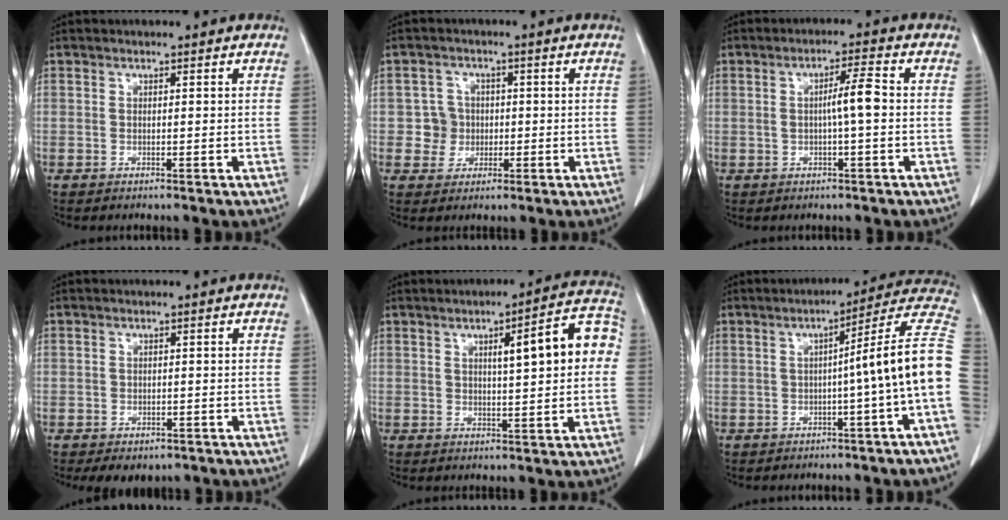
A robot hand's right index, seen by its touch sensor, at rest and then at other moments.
{"total": 3.7, "force": [-0.2, 3.7, 0.1], "torque": [0.011, 0.011, 0.000]}
{"total": 4.4, "force": [-0.1, 0.2, 4.4], "torque": [-0.076, 0.007, -0.002]}
{"total": 4.2, "force": [-3.0, 2.6, 1.3], "torque": [-0.006, 0.003, -0.035]}
{"total": 9.7, "force": [1.5, 1.4, 9.4], "torque": [-0.122, 0.026, 0.017]}
{"total": 12.0, "force": [-1.6, -2.2, 11.7], "torque": [-0.133, 0.025, -0.032]}